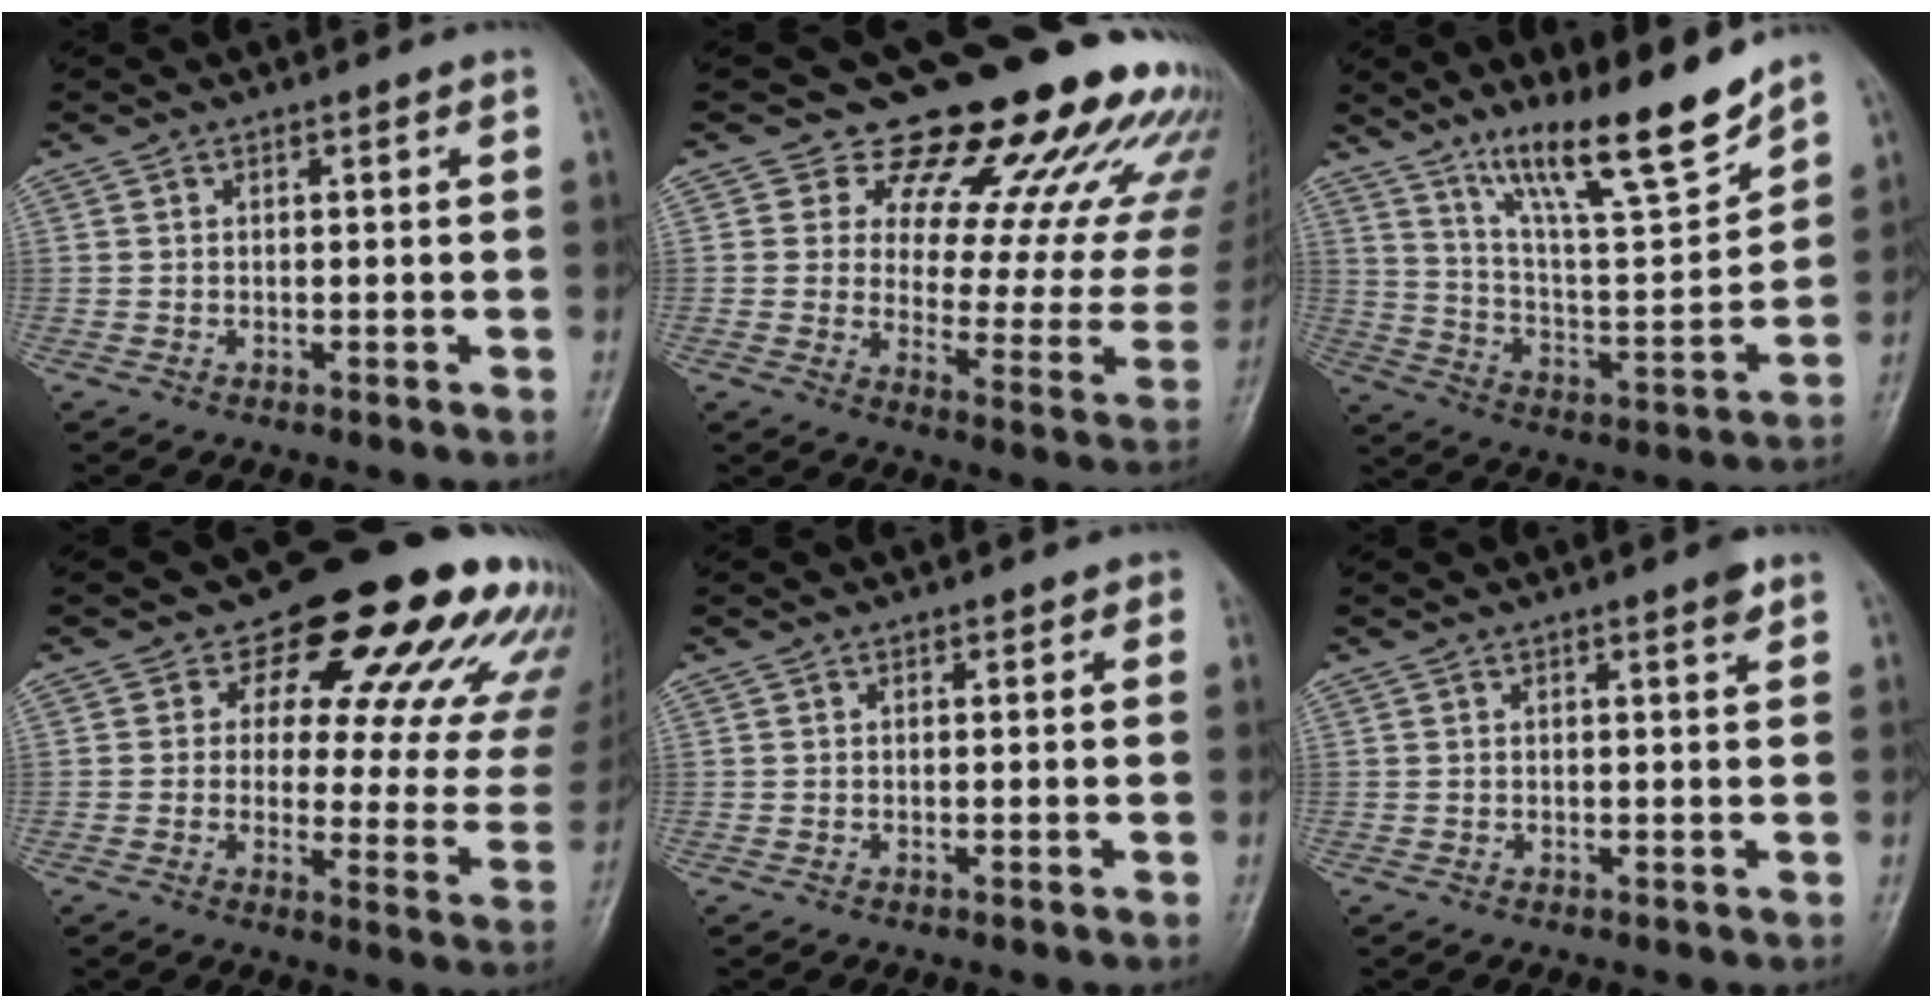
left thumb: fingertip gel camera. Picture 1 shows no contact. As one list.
[{"total": 24.0, "force": [18.4, 9.9, 11.9], "torque": [-0.101, -0.114, 0.230]}, {"total": 17.9, "force": [13.5, 2.7, 11.5], "torque": [-0.157, -0.085, 0.238]}, {"total": 21.3, "force": [13.2, 9.8, 13.4], "torque": [-0.116, -0.060, 0.149]}, {"total": 1.2, "force": [0.6, 0.9, 0.6], "torque": [0.016, 0.000, 0.002]}, {"total": 1.8, "force": [1.1, 0.3, 1.4], "torque": [-0.013, -0.005, 0.014]}]